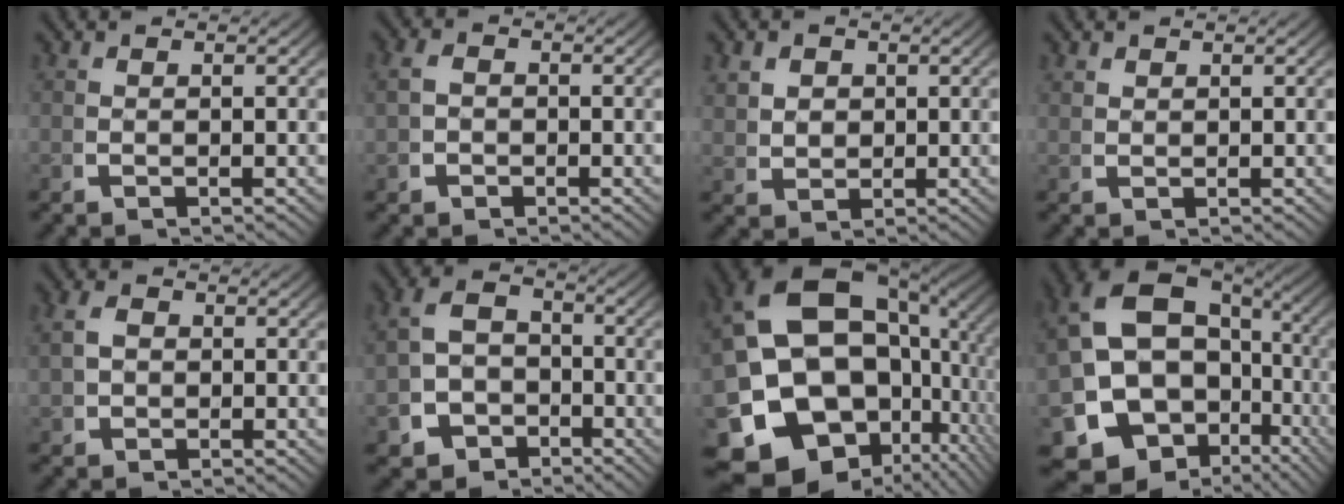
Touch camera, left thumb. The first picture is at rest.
{"total": 1.8, "force": [-0.3, 1.6, 0.9], "torque": [-0.022, -0.006, -0.006]}
{"total": 3.0, "force": [1.1, 2.4, 1.4], "torque": [-0.034, -0.013, 0.032]}
{"total": 1.0, "force": [1.0, 0.2, 0.1], "torque": [-0.001, 0.000, 0.027]}
{"total": 2.8, "force": [0.4, 2.3, 1.5], "torque": [-0.033, -0.004, 0.007]}
{"total": 8.5, "force": [-2.6, 7.2, 3.7], "torque": [-0.060, -0.026, -0.044]}
{"total": 22.9, "force": [-2.3, 17.4, 14.7], "torque": [-0.294, -0.065, -0.032]}
{"total": 18.2, "force": [-3.7, 13.6, 11.4], "torque": [-0.233, -0.078, -0.036]}